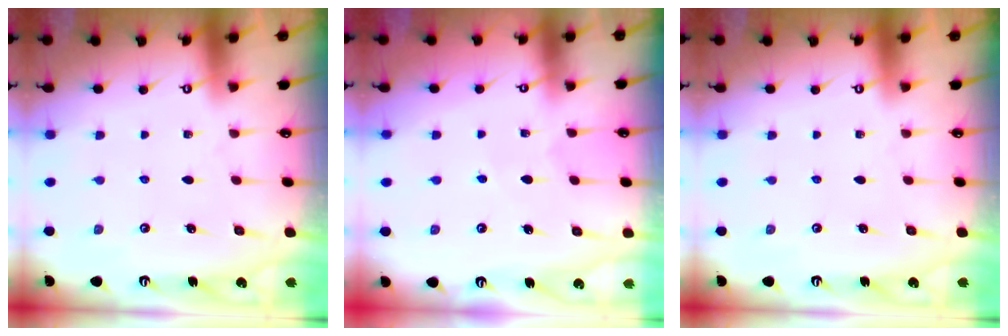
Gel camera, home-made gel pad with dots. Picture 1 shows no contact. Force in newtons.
{"total": 4.4, "press": 4.4, "slide": 0.3}
{"total": 0.0}